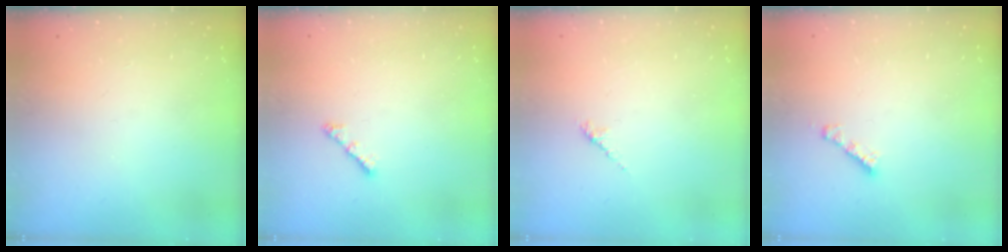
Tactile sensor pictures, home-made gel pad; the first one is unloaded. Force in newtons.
{"total": 3.0, "press": 2.9, "slide": 0.6}
{"total": 2.6, "press": 2.4, "slide": 0.7}
{"total": 2.7, "press": 2.7, "slide": 0.3}